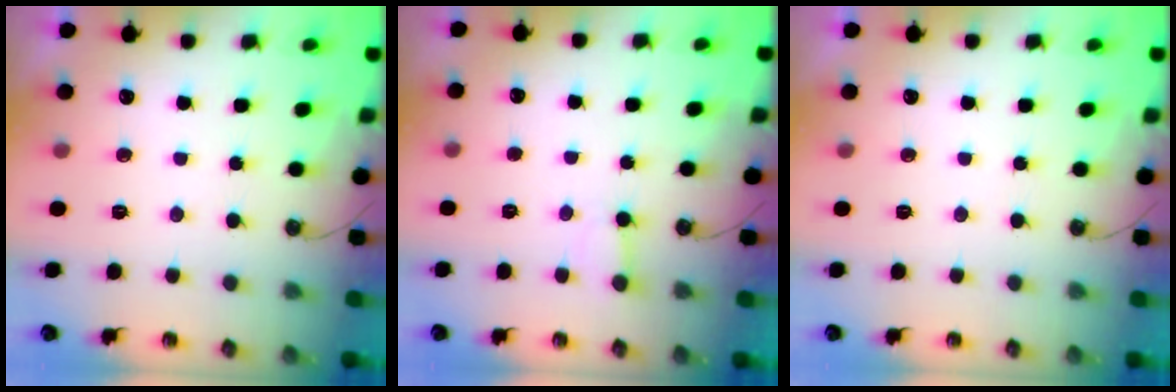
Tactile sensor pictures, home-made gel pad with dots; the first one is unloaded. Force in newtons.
{"total": 2.2, "press": 2.2, "slide": 0.2}
{"total": 0.0}